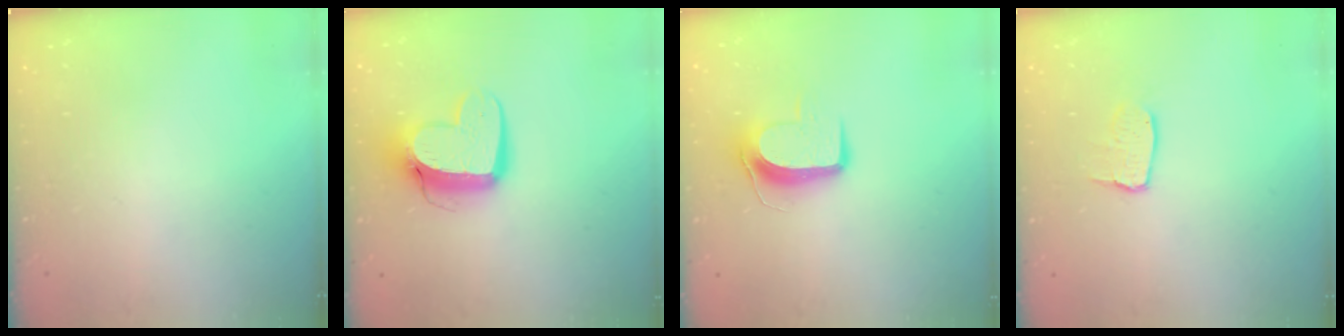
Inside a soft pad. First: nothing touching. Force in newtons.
{"total": 12.4, "press": 12.3, "slide": 1.2}
{"total": 9.3, "press": 9.2, "slide": 0.9}
{"total": 6.1, "press": 6.0, "slide": 0.4}